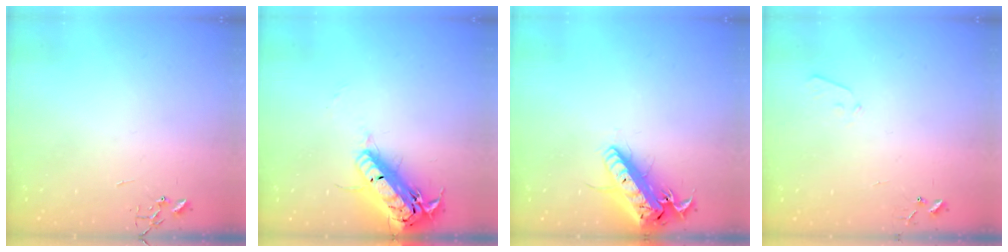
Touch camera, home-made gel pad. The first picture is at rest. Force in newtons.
{"total": 21.3, "press": 20.9, "slide": 4.3}
{"total": 18.3, "press": 17.9, "slide": 3.4}
{"total": 3.4, "press": 3.4, "slide": 0.5}